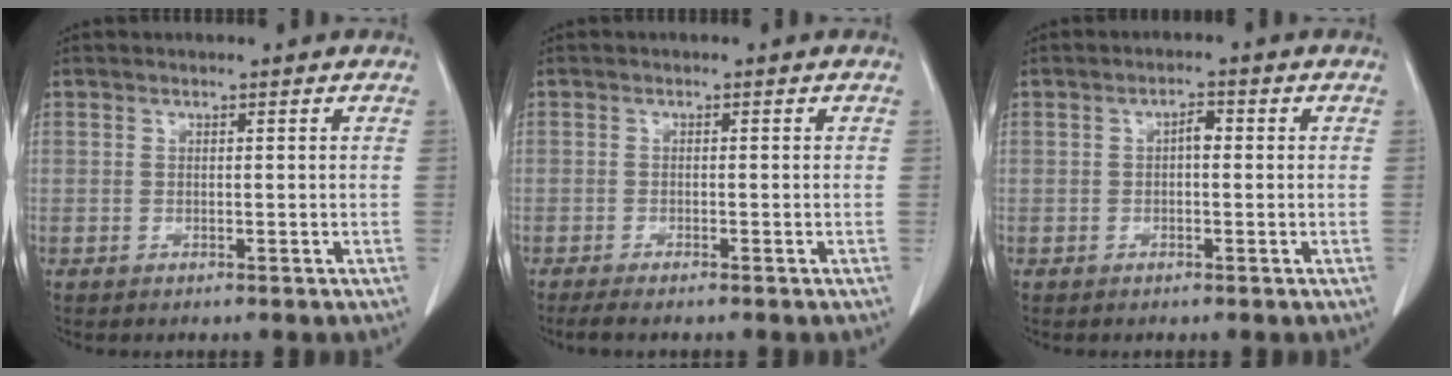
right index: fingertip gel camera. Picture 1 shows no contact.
{"total": 3.3, "force": [-2.7, 0.2, 1.8], "torque": [-0.025, -0.006, -0.038]}
{"total": 1.8, "force": [0.0, 0.8, 1.6], "torque": [-0.023, 0.006, -0.002]}